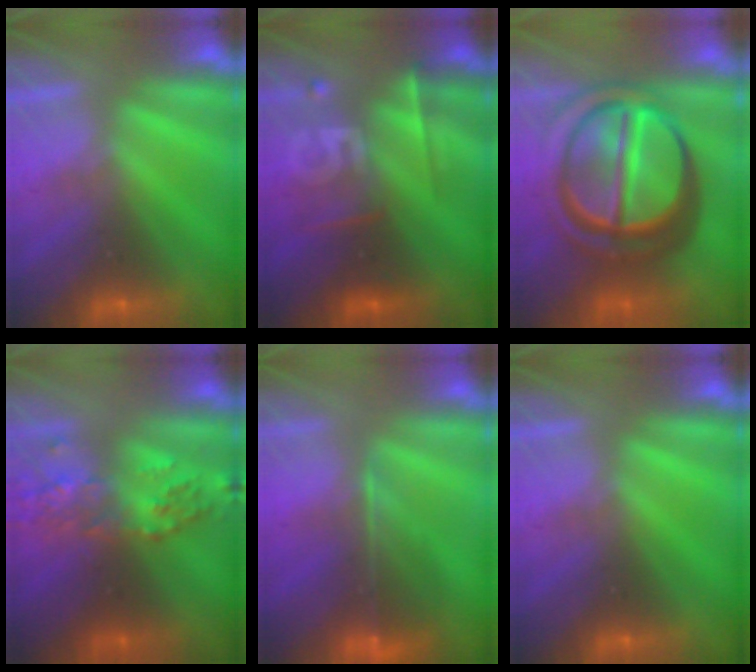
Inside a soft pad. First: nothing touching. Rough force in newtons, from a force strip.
{"total": 2.4}
{"total": 7.8}
{"total": 5.6}
{"total": 7.1}
{"total": 0.0}